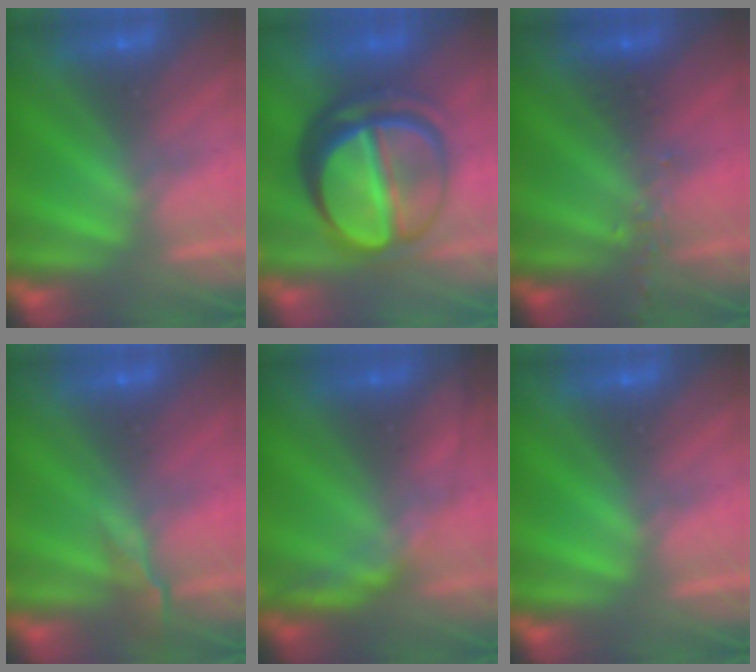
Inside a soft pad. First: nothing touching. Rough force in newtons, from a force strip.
{"total": 7.2}
{"total": 2.4}
{"total": 2.5}
{"total": 2.6}
{"total": 0.0}